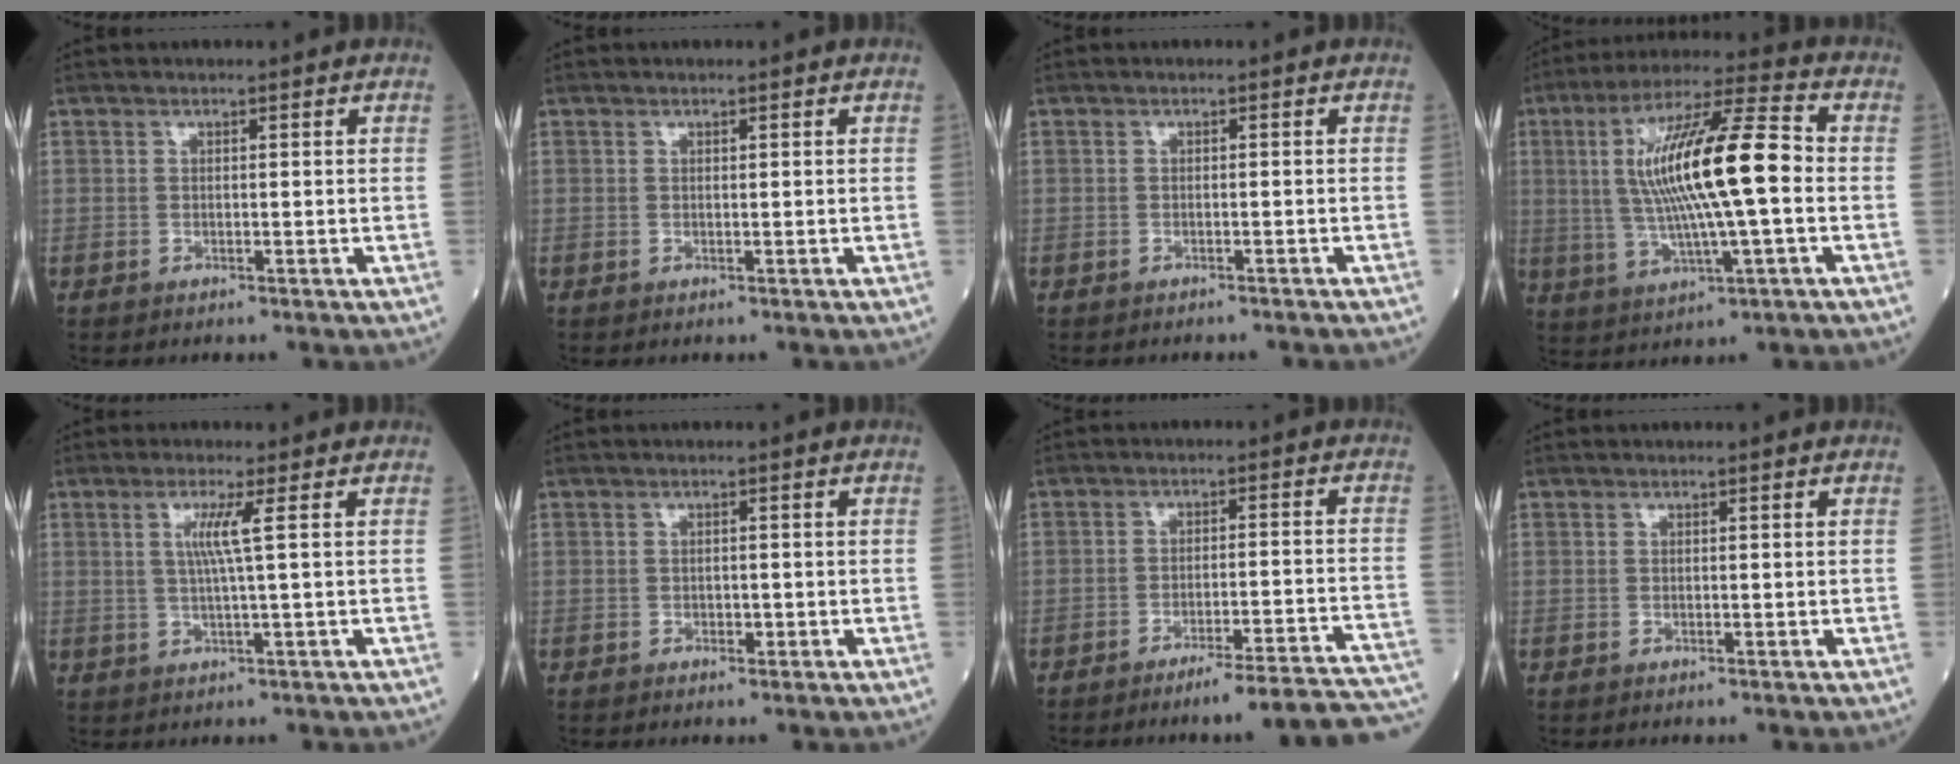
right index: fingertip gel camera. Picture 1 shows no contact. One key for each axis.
{"total": 0.0}
{"total": 2.5, "fx": -2.4, "fy": 0.3, "fz": 0.6, "tx": -0.010, "ty": -0.003, "tz": -0.030}
{"total": 16.2, "fx": 0.5, "fy": 1.7, "fz": 16.1, "tx": -0.301, "ty": 0.017, "tz": 0.008}
{"total": 3.9, "fx": 1.0, "fy": -0.9, "fz": 3.6, "tx": -0.073, "ty": -0.002, "tz": 0.018}
{"total": 1.1, "fx": -0.5, "fy": 0.6, "fz": 0.8, "tx": -0.014, "ty": 0.001, "tz": -0.007}
{"total": 15.0, "fx": -13.7, "fy": -0.5, "fz": 6.0, "tx": -0.024, "ty": 0.019, "tz": -0.174}
{"total": 0.0}